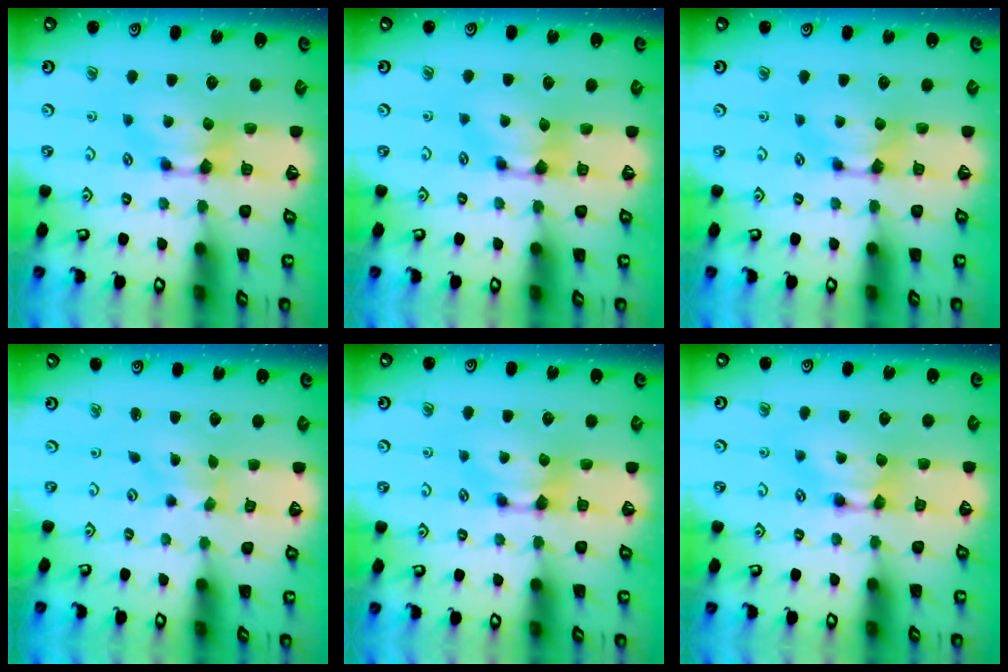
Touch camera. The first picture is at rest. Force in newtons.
{"total": 0.6, "press": 0.3, "slide": 0.5}
{"total": 0.0}
{"total": 2.7, "press": 2.6, "slide": 1.0}
{"total": 0.0}
{"total": 1.7, "press": 1.7, "slide": 0.1}